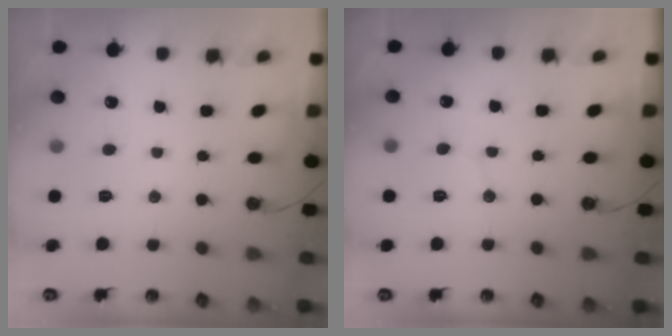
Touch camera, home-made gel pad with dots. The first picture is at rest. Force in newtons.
{"total": 3.1, "press": 3.1, "slide": 0.3}